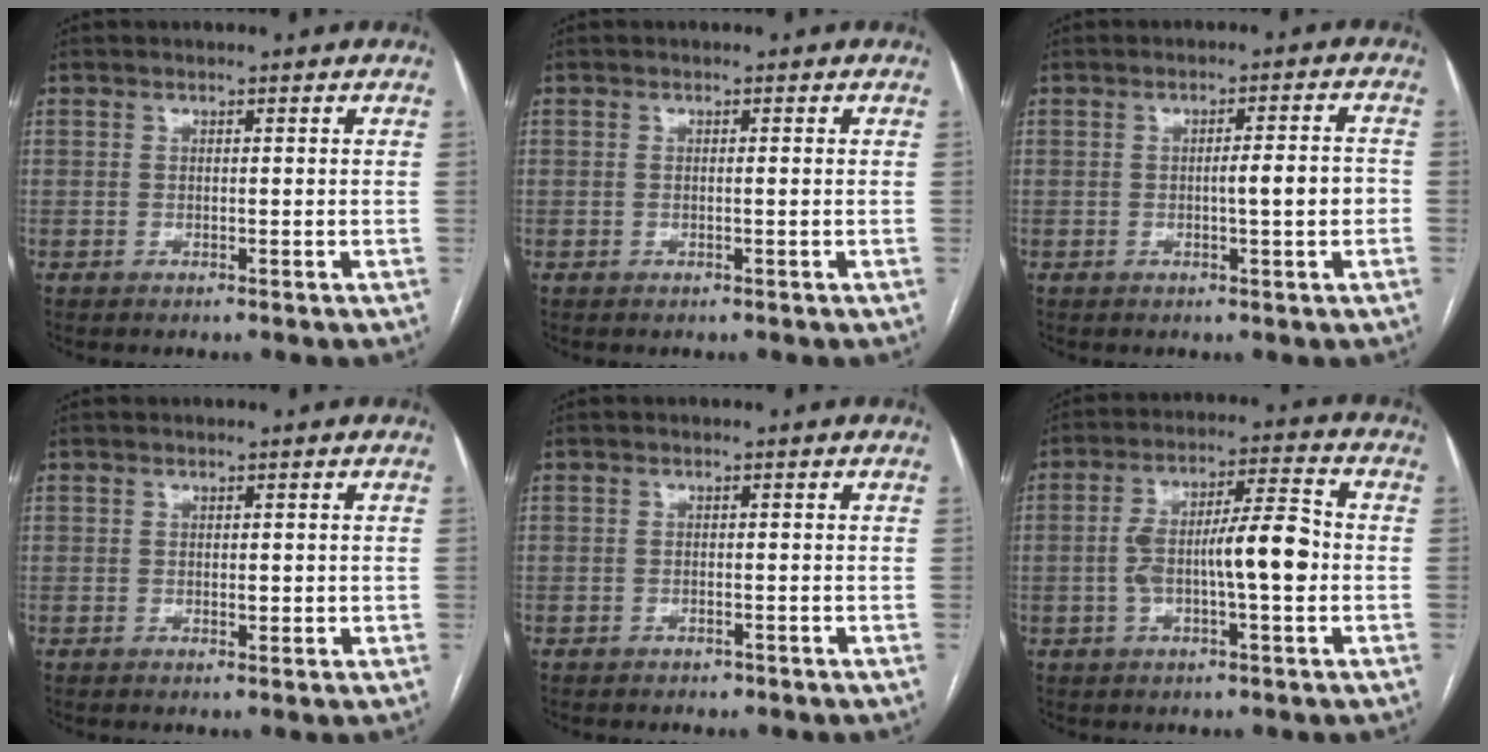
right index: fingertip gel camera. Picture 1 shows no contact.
{"total": 0.5, "force": [0.0, 0.0, 0.5], "torque": [-0.011, 0.000, 0.000]}
{"total": 4.4, "force": [-0.8, 0.3, 4.3], "torque": [-0.064, 0.005, -0.010]}
{"total": 1.5, "force": [0.1, 0.9, 1.1], "torque": [-0.013, -0.001, 0.003]}
{"total": 0.9, "force": [-0.7, 0.5, 0.2], "torque": [-0.007, 0.001, -0.008]}
{"total": 10.7, "force": [-1.2, 2.1, 10.4], "torque": [-0.183, 0.023, -0.021]}